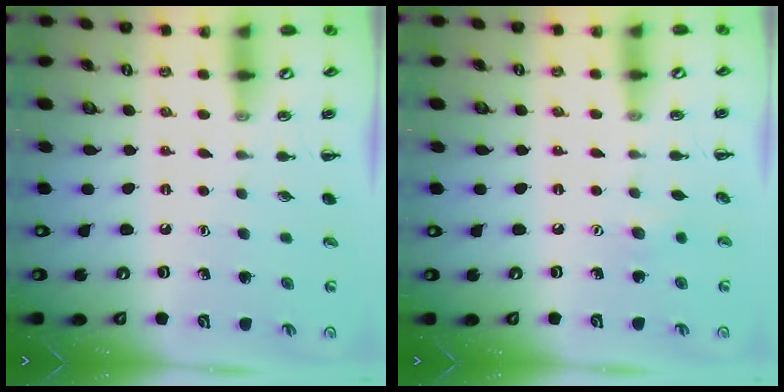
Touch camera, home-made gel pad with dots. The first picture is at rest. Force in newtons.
{"total": 2.9, "press": 2.8, "slide": 0.7}